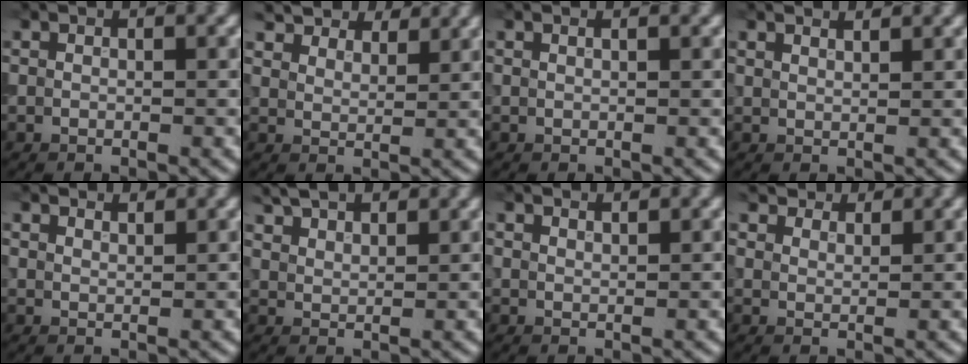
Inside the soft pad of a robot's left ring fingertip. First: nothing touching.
{"total": 6.2, "force": [5.5, 2.2, 1.9], "torque": [-0.052, -0.006, 0.098]}
{"total": 0.7, "force": [0.6, 0.2, 0.4], "torque": [-0.006, -0.001, 0.005]}
{"total": 2.3, "force": [2.1, 0.5, 0.8], "torque": [-0.004, 0.008, 0.016]}
{"total": 2.8, "force": [2.6, 0.5, 0.8], "torque": [-0.006, 0.007, 0.026]}
{"total": 4.6, "force": [4.0, 1.4, 1.8], "torque": [-0.035, 0.010, 0.063]}
{"total": 1.8, "force": [1.7, 0.2, 0.4], "torque": [-0.008, 0.002, 0.021]}
{"total": 4.1, "force": [3.7, 1.6, 0.9], "torque": [-0.031, -0.015, 0.073]}